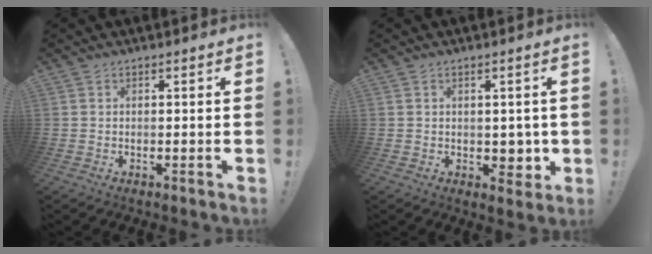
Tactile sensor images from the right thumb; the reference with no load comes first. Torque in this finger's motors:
{"motor_torque": [0.04, -0.15, 0.03, 0.07, -0.01]}